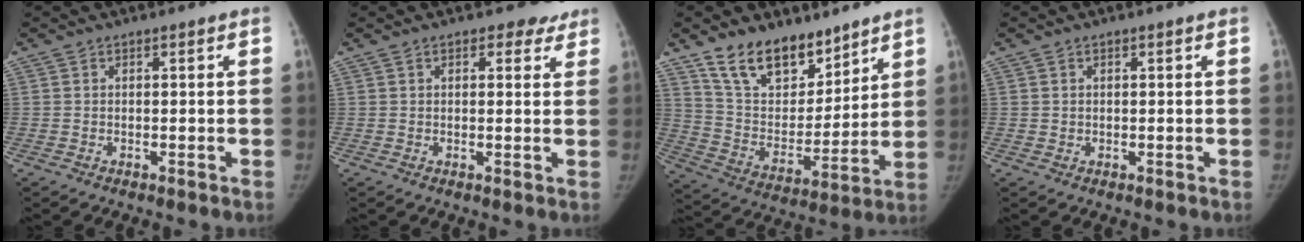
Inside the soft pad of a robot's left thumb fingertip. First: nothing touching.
{"total": 4.2, "force": [2.8, 2.3, 2.3], "torque": [-0.004, -0.009, 0.032]}
{"total": 16.6, "force": [12.1, 8.8, 7.3], "torque": [-0.075, -0.071, 0.222]}
{"total": 0.5, "force": [0.3, 0.4, 0.1], "torque": [0.004, 0.000, 0.003]}